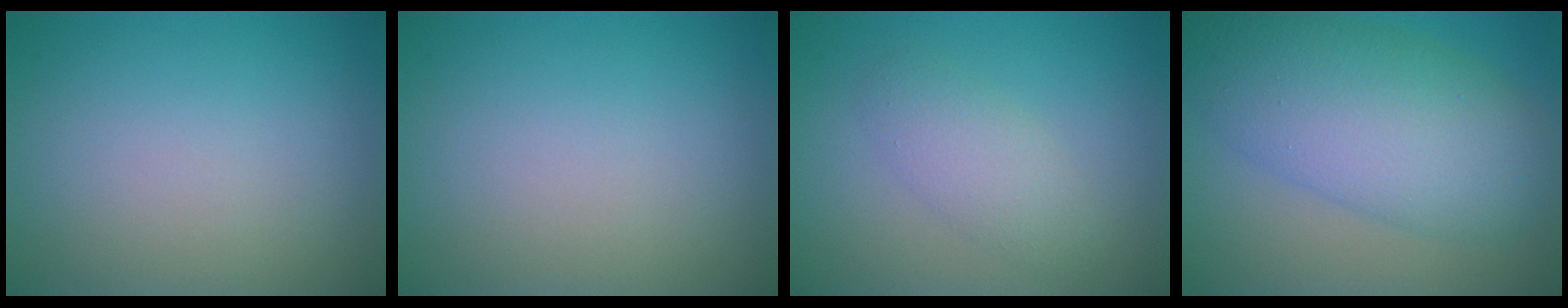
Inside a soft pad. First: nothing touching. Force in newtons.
{"total": 0.0}
{"total": 2.8, "press": 2.8, "slide": 0.0}
{"total": 9.5, "press": 9.5, "slide": 0.2}